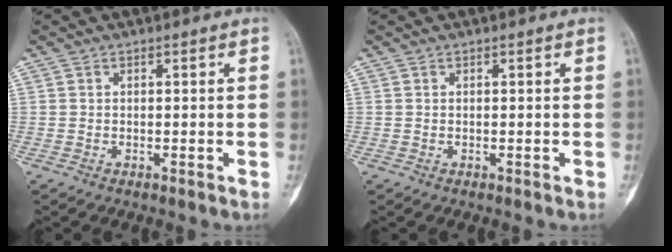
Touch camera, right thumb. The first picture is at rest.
{"total": 0.0}